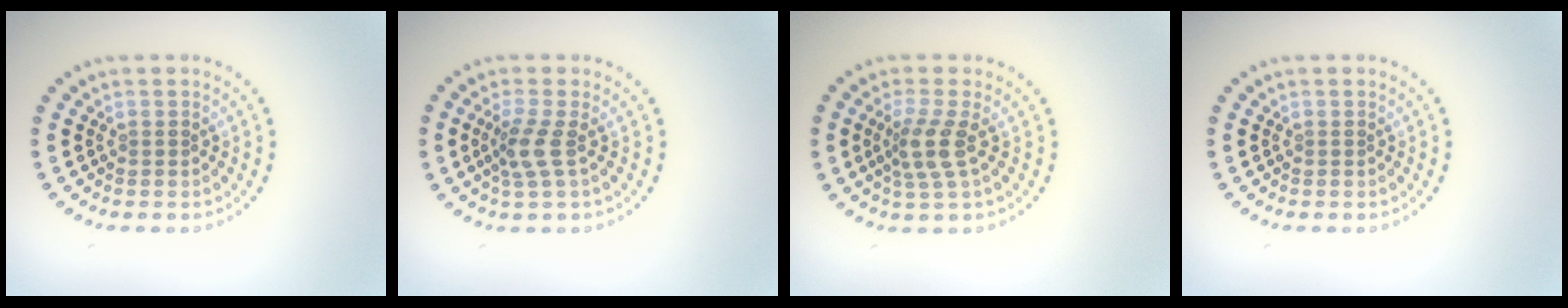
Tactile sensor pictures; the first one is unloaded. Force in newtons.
{"total": 2.3, "press": 1.7, "slide": 1.5}
{"total": 3.0, "press": 2.3, "slide": 1.9}
{"total": 0.0}